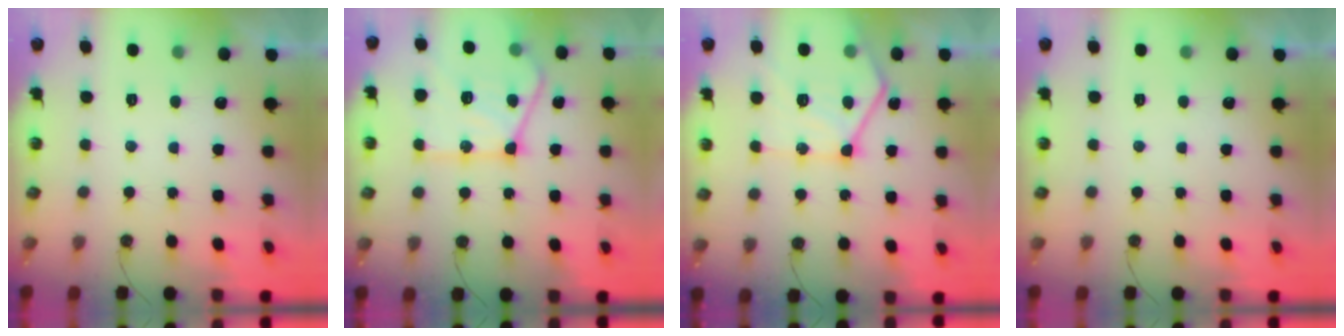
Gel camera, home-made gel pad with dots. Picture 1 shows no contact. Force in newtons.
{"total": 18.9, "press": 18.9, "slide": 1.5}
{"total": 17.9, "press": 17.8, "slide": 2.0}
{"total": 0.0}